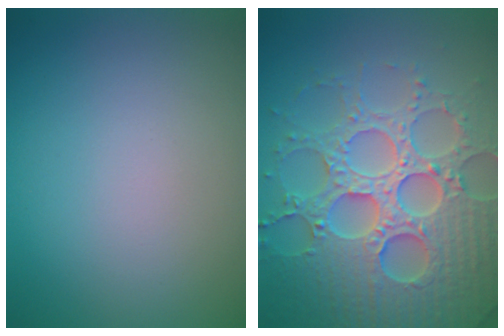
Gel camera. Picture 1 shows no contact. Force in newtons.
{"total": 8.1, "press": 7.9, "slide": 1.7}